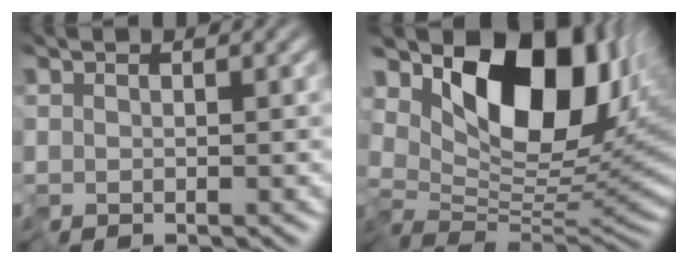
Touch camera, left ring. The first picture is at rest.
{"total": 12.9, "force": [5.5, 6.3, 9.7], "torque": [-0.149, 0.007, 0.092]}